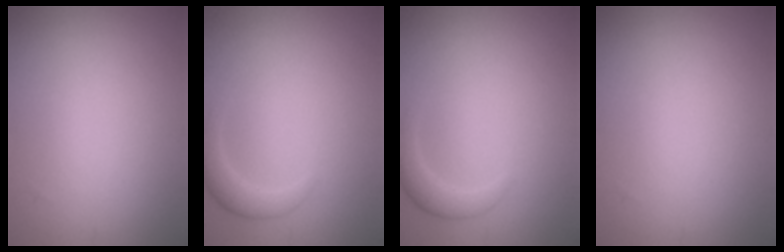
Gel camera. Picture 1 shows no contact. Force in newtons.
{"total": 1.6, "press": 1.6, "slide": 0.1}
{"total": 1.6, "press": 1.6, "slide": 0.1}
{"total": 0.0}